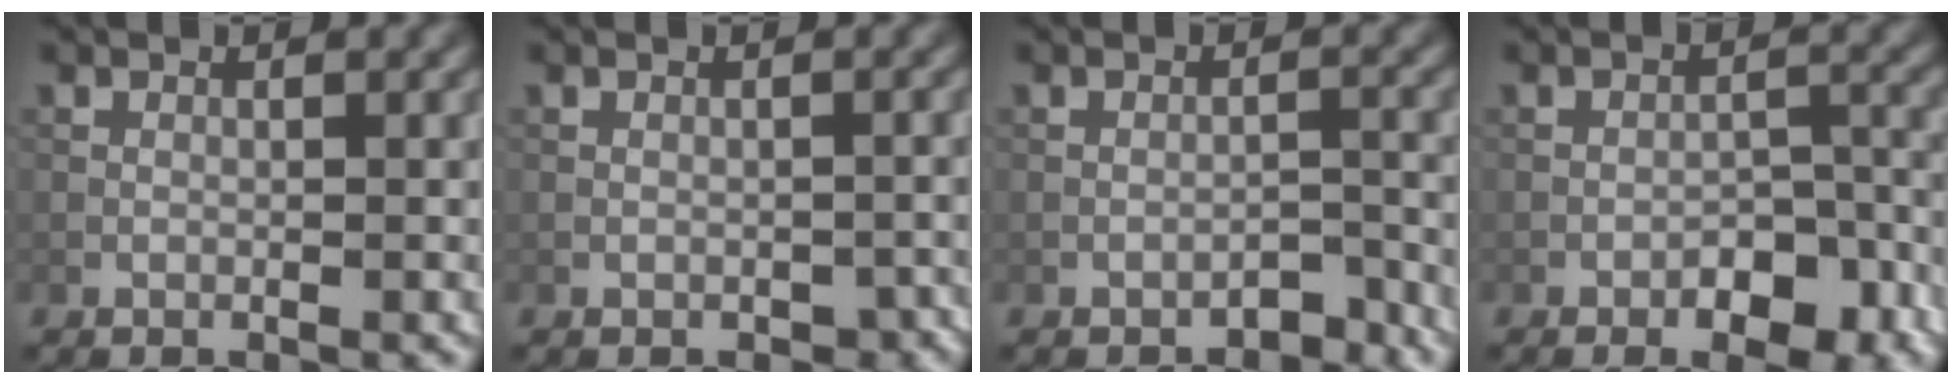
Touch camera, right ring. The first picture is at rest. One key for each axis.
{"total": 1.5, "fx": -0.7, "fy": 1.1, "fz": 0.9, "tx": -0.014, "ty": -0.007, "tz": -0.007}
{"total": 1.7, "fx": -1.4, "fy": 0.5, "fz": 0.6, "tx": -0.007, "ty": 0.008, "tz": -0.024}
{"total": 4.9, "fx": -2.8, "fy": 2.2, "fz": 3.4, "tx": -0.042, "ty": 0.009, "tz": -0.036}